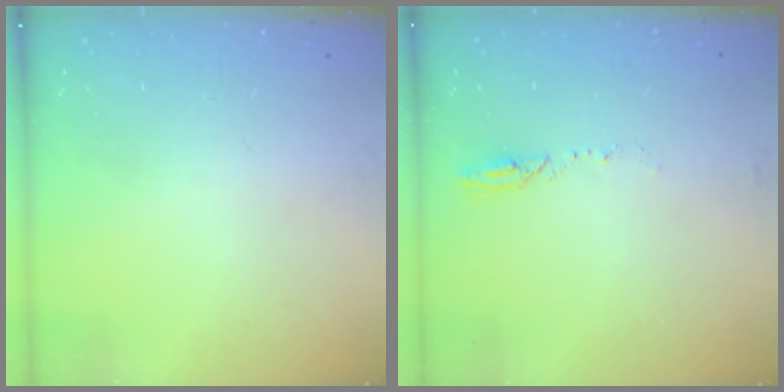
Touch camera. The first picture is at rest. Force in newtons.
{"total": 4.7, "press": 4.7, "slide": 0.5}